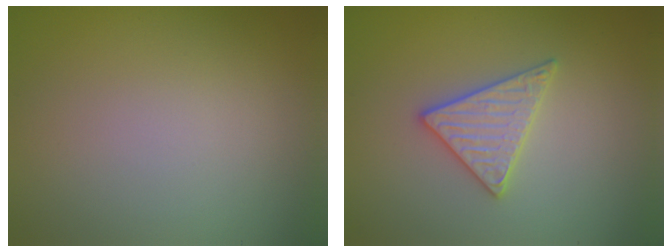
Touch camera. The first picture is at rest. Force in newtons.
{"total": 2.9, "press": 2.9, "slide": 0.3}